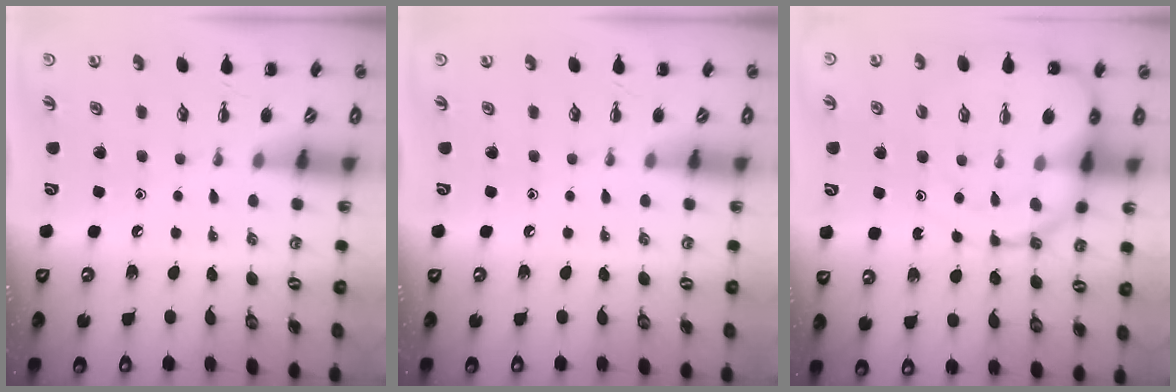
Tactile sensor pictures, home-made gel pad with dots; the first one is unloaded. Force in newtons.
{"total": 0.0}
{"total": 15.7, "press": 15.3, "slide": 3.5}